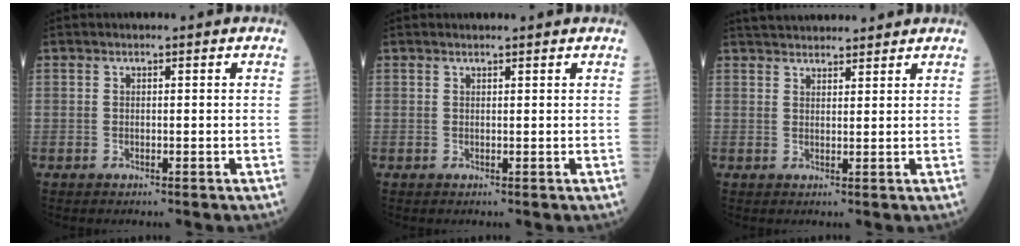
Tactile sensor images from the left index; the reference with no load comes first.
{"total": 1.5, "force": [1.4, -0.1, 0.4], "torque": [-0.009, 0.008, 0.022]}
{"total": 9.5, "force": [9.0, 1.8, 2.5], "torque": [-0.038, 0.030, 0.133]}